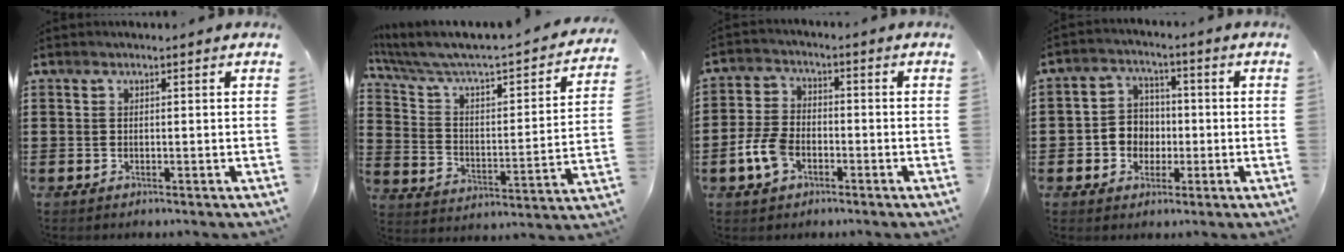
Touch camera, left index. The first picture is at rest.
{"total": 4.0, "force": [3.0, 1.2, 2.3], "torque": [-0.065, -0.038, 0.040]}
{"total": 6.1, "force": [-2.4, 3.6, 4.2], "torque": [-0.107, 0.001, -0.051]}
{"total": 5.2, "force": [-1.1, 4.9, 1.4], "torque": [-0.043, 0.018, -0.022]}